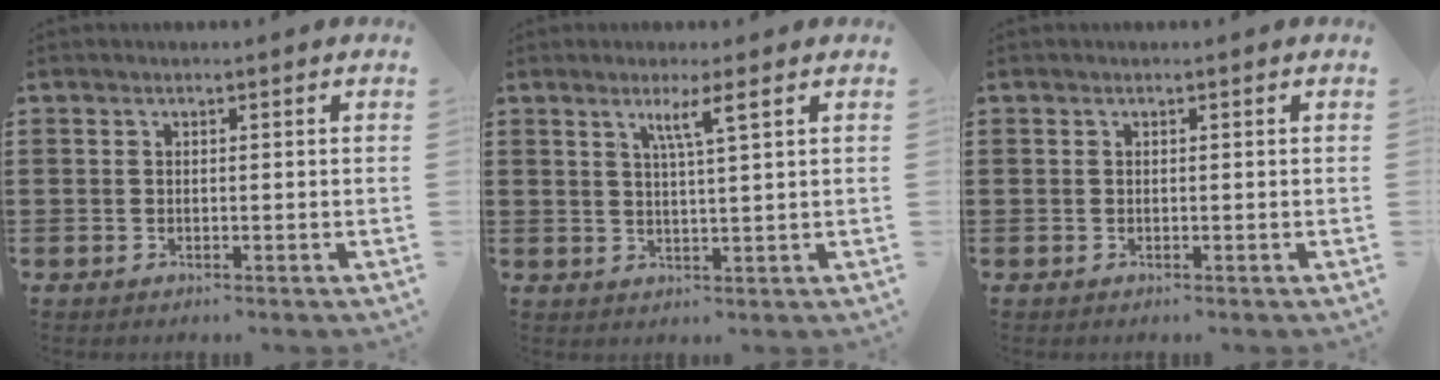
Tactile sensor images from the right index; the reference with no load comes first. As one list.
[{"total": 3.7, "force": [1.8, -0.4, 3.1], "torque": [-0.066, -0.005, 0.028]}, {"total": 0.0}]